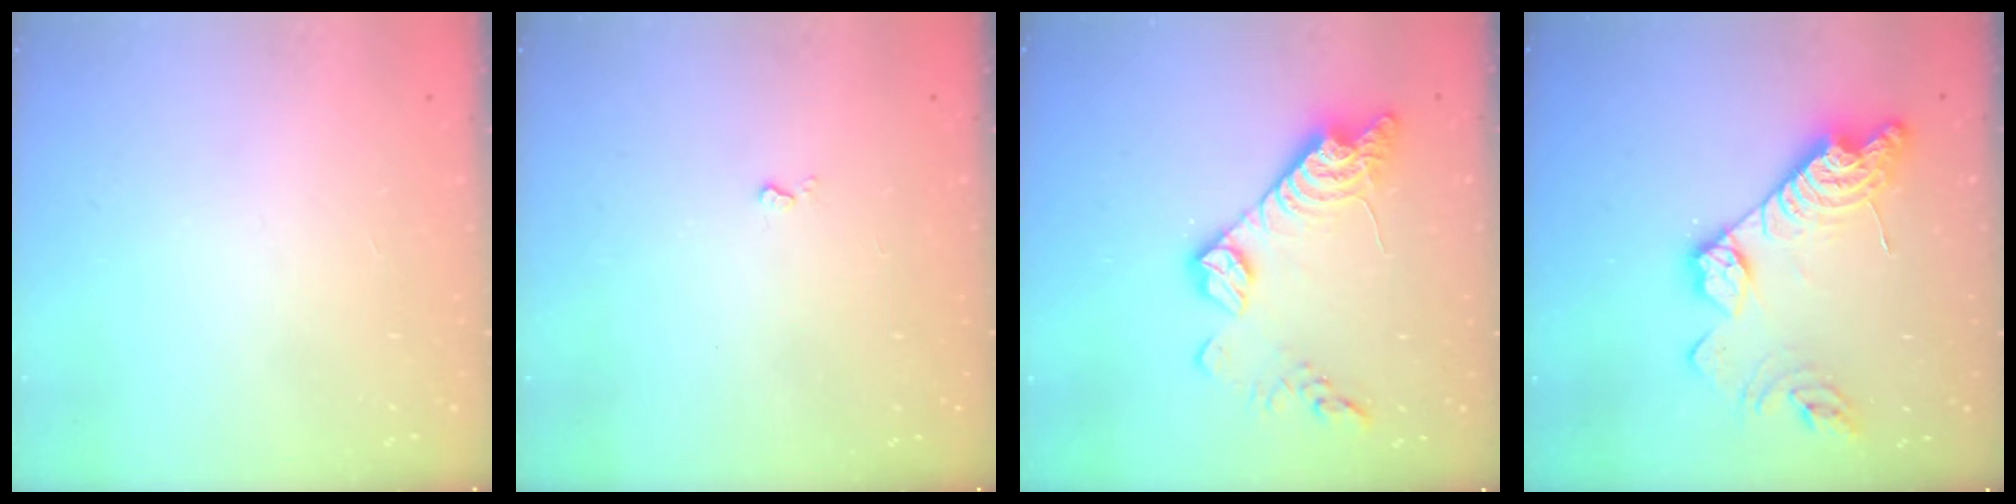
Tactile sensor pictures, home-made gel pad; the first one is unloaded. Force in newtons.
{"total": 3.3, "press": 3.2, "slide": 0.5}
{"total": 15.1, "press": 15.0, "slide": 1.0}
{"total": 17.9, "press": 17.9, "slide": 1.4}